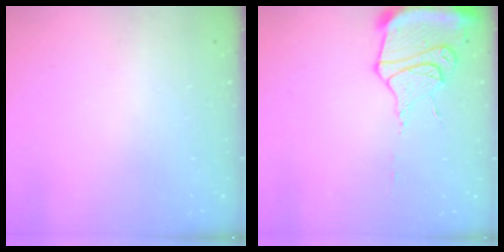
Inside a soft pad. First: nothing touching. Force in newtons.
{"total": 14.1, "press": 14.1, "slide": 1.3}